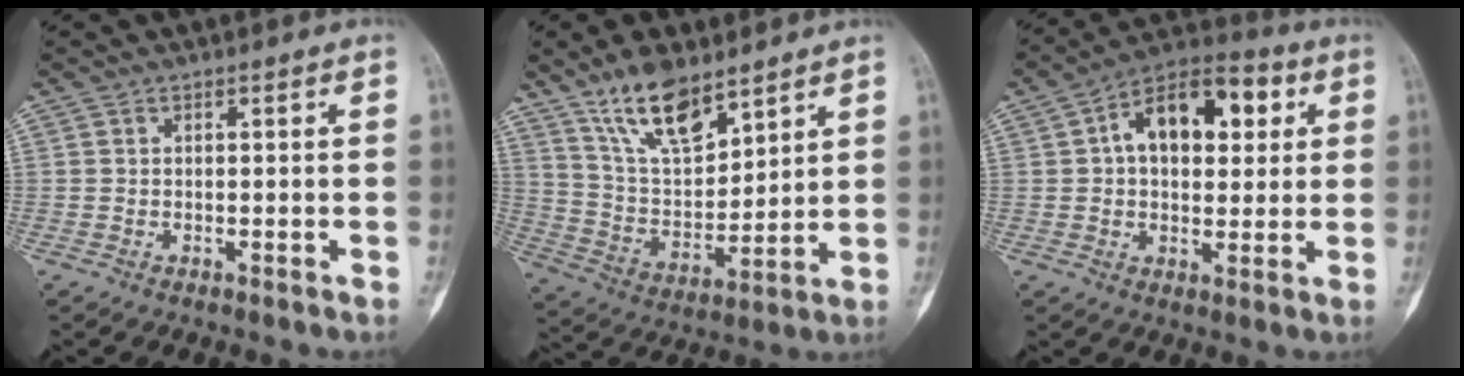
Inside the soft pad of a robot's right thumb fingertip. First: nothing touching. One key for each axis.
{"total": 13.6, "fx": 9.6, "fy": 5.5, "fz": 8.0, "tx": -0.121, "ty": -0.057, "tz": 0.192}
{"total": 15.7, "fx": 3.8, "fy": 9.4, "fz": 12.0, "tx": -0.149, "ty": 0.022, "tz": 0.052}